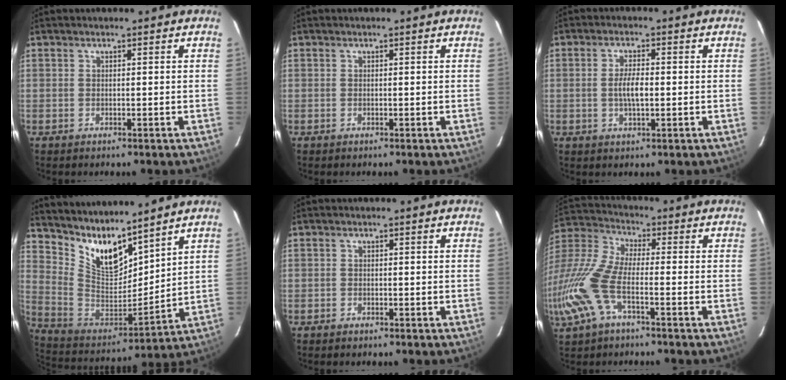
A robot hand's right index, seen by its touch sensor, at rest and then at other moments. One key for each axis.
{"total": 0.0}
{"total": 4.1, "fx": -0.3, "fy": 1.3, "fz": 3.8, "tx": -0.072, "ty": 0.000, "tz": -0.004}
{"total": 13.1, "fx": 10.7, "fy": 4.0, "fz": 6.4, "tx": -0.133, "ty": -0.019, "tz": 0.216}
{"total": 0.9, "fx": -0.8, "fy": 0.4, "fz": 0.1, "tx": -0.006, "ty": 0.003, "tz": -0.014}
{"total": 15.9, "fx": -5.5, "fy": 6.0, "fz": 13.6, "tx": -0.309, "ty": -0.009, "tz": -0.118}